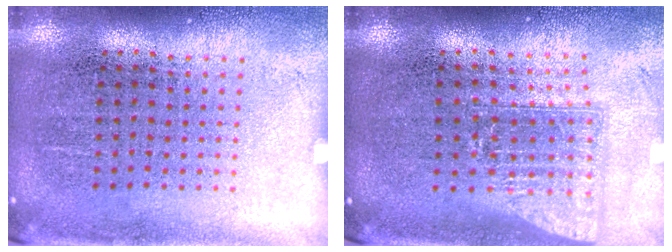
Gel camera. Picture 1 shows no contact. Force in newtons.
{"total": 1.6, "press": 1.2, "slide": 1.0}